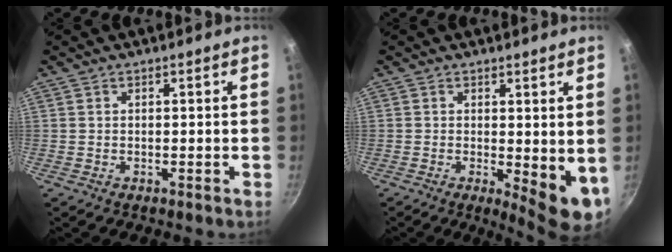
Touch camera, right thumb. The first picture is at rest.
{"total": 7.6, "force": [0.1, 2.8, 7.1], "torque": [-0.080, -0.013, 0.007]}